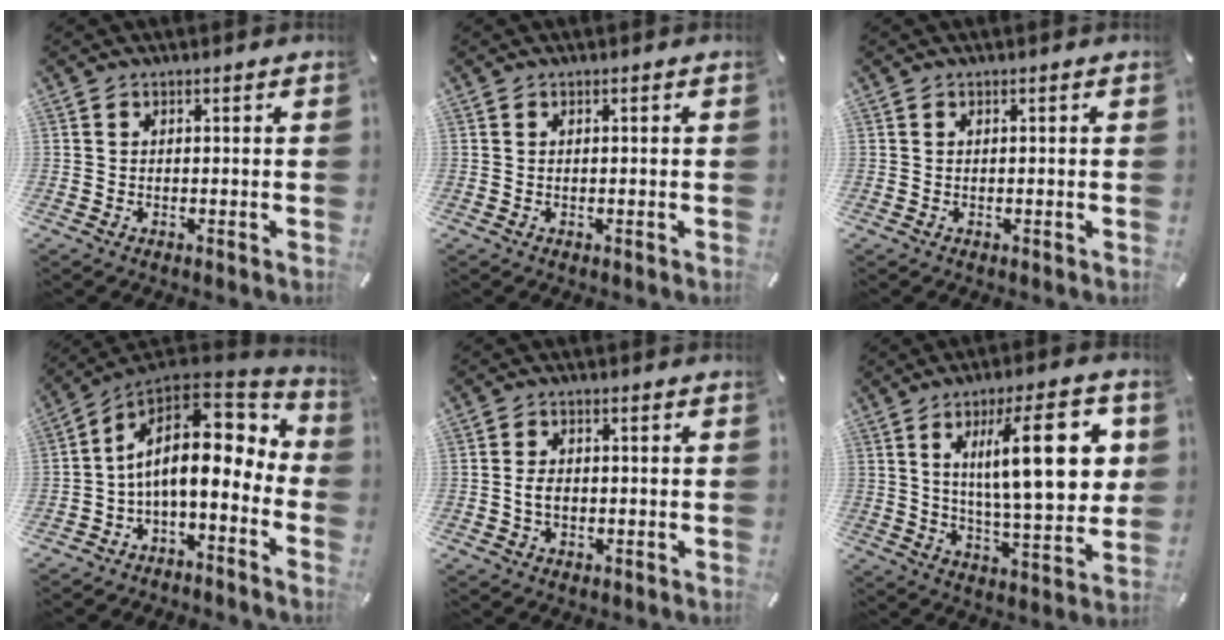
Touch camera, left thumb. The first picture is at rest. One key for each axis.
{"total": 0.0}
{"total": 0.0}
{"total": 16.5, "fx": 1.9, "fy": 9.0, "fz": 13.8, "tx": -0.243, "ty": -0.026, "tz": 0.032}
{"total": 3.5, "fx": -0.3, "fy": 2.5, "fz": 2.4, "tx": -0.053, "ty": 0.002, "tz": -0.007}
{"total": 23.2, "fx": 6.3, "fy": 7.8, "fz": 21.0, "tx": -0.328, "ty": -0.011, "tz": 0.081}